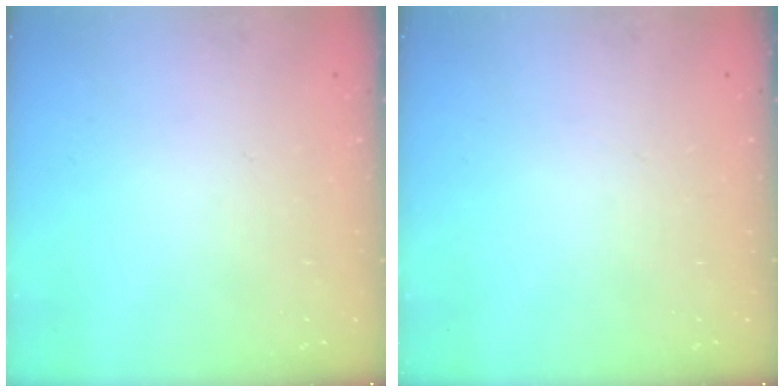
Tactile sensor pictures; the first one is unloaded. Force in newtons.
{"total": 0.0}